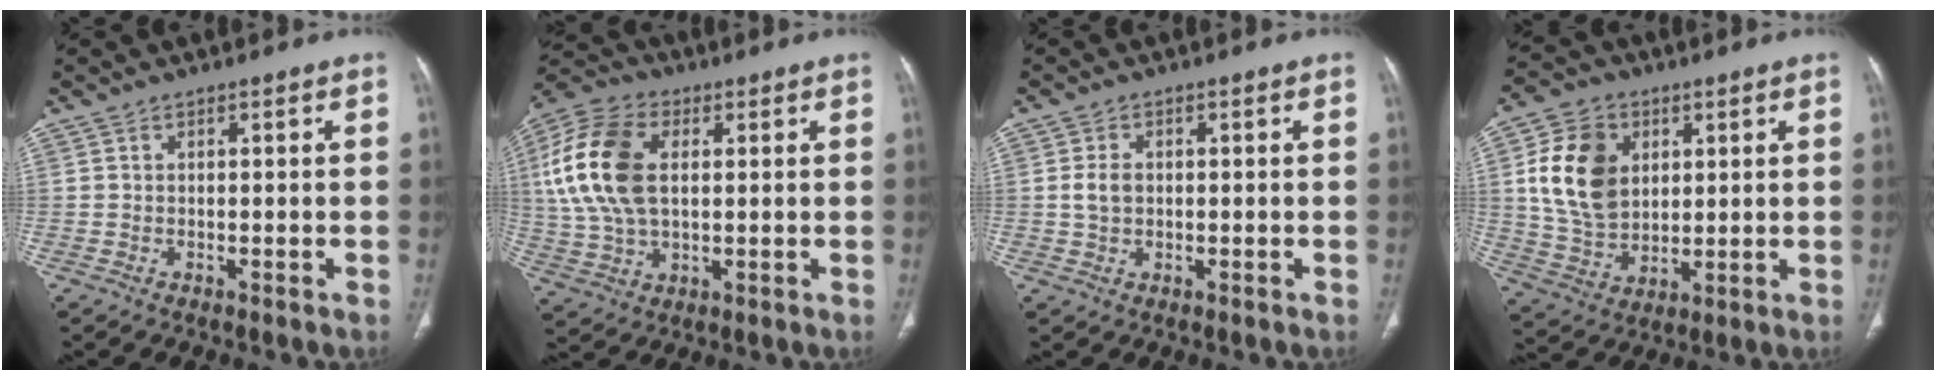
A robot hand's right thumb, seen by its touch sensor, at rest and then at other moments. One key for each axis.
{"total": 17.0, "fx": 2.9, "fy": 10.4, "fz": 13.1, "tx": -0.267, "ty": 0.011, "tz": 0.051}
{"total": 3.1, "fx": 0.1, "fy": 2.3, "fz": 2.1, "tx": -0.041, "ty": 0.007, "tz": 0.004}
{"total": 14.8, "fx": 3.6, "fy": 11.0, "fz": 9.2, "tx": -0.138, "ty": -0.005, "tz": 0.071}